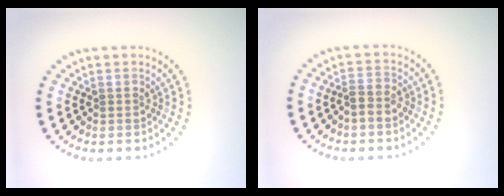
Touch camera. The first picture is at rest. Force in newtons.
{"total": 1.7, "press": 1.5, "slide": 0.8}